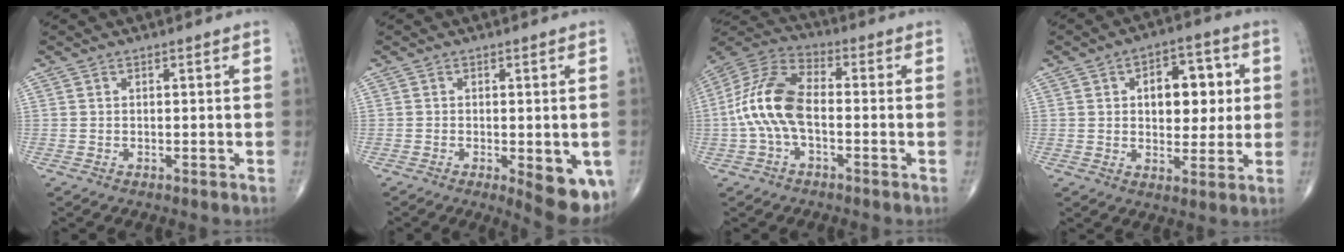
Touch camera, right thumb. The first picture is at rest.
{"total": 9.2, "force": [-2.9, 3.2, 8.0], "torque": [-0.084, -0.010, -0.032]}
{"total": 12.9, "force": [-1.6, 6.7, 10.9], "torque": [-0.233, 0.037, -0.040]}
{"total": 11.9, "force": [2.2, 7.1, 9.2], "torque": [-0.083, 0.004, 0.033]}